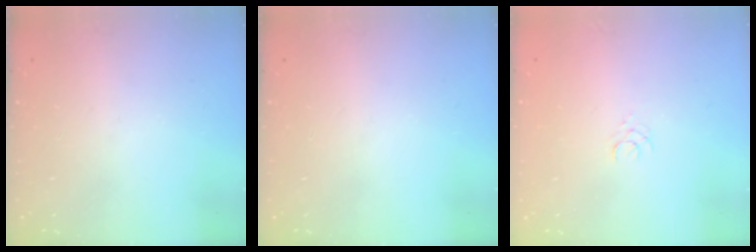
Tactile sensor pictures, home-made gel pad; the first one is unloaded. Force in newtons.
{"total": 0.0}
{"total": 1.5, "press": 1.5, "slide": 0.2}